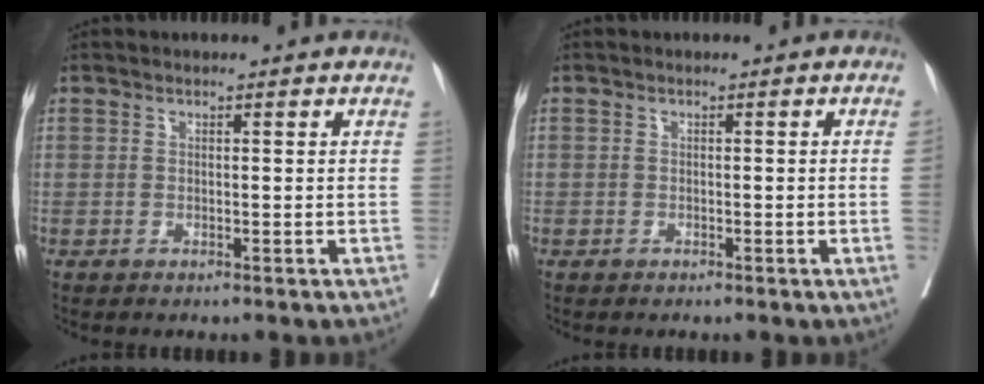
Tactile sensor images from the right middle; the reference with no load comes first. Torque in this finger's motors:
{"motor_torque": [0.38, -0.34, -0.55, -0.21]}